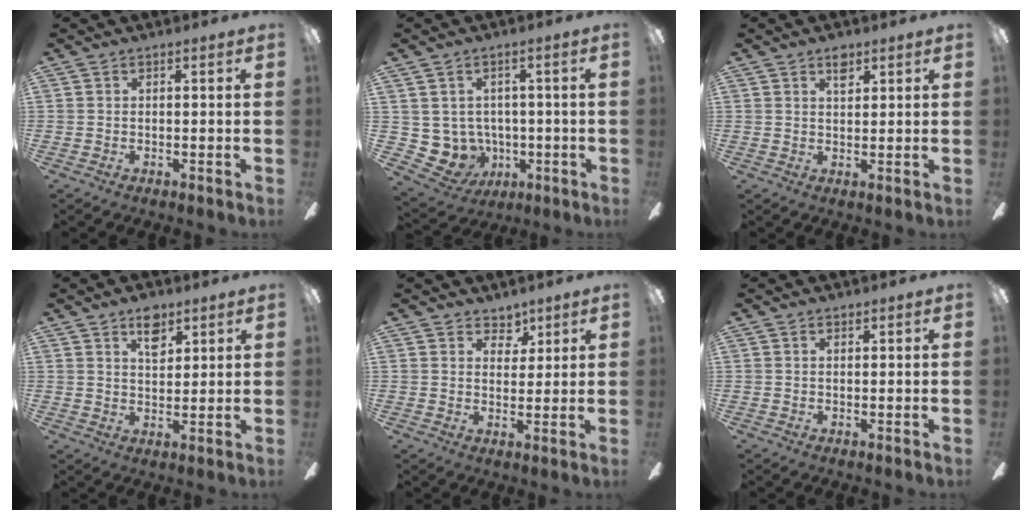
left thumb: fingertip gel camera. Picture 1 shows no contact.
{"total": 6.1, "force": [0.4, 6.0, 1.0], "torque": [-0.070, -0.014, 0.015]}
{"total": 3.3, "force": [2.2, 1.7, 1.8], "torque": [-0.015, -0.006, 0.034]}
{"total": 6.7, "force": [4.2, 3.6, 3.7], "torque": [-0.044, -0.012, 0.069]}
{"total": 4.8, "force": [3.5, 3.1, 1.1], "torque": [-0.003, -0.018, 0.059]}
{"total": 0.0}